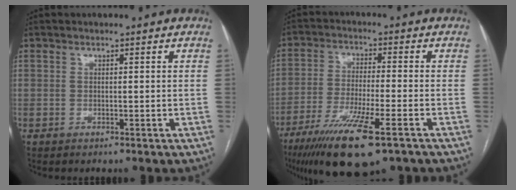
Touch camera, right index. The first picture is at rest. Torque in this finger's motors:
{"motor_torque": [1.54, -0.60, 0.88, 0.21]}